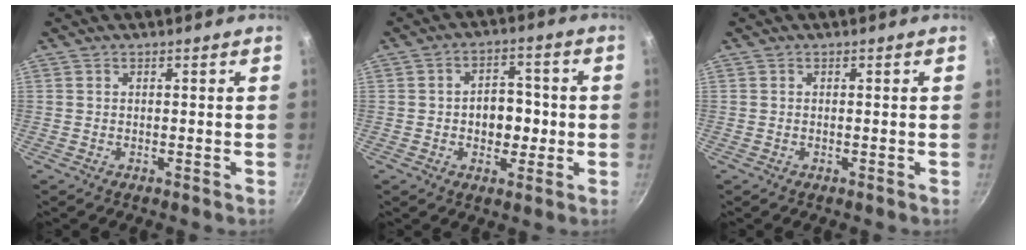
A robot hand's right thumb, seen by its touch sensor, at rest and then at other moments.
{"total": 7.7, "force": [-0.6, 5.5, 5.4], "torque": [-0.042, 0.010, -0.013]}
{"total": 0.0}